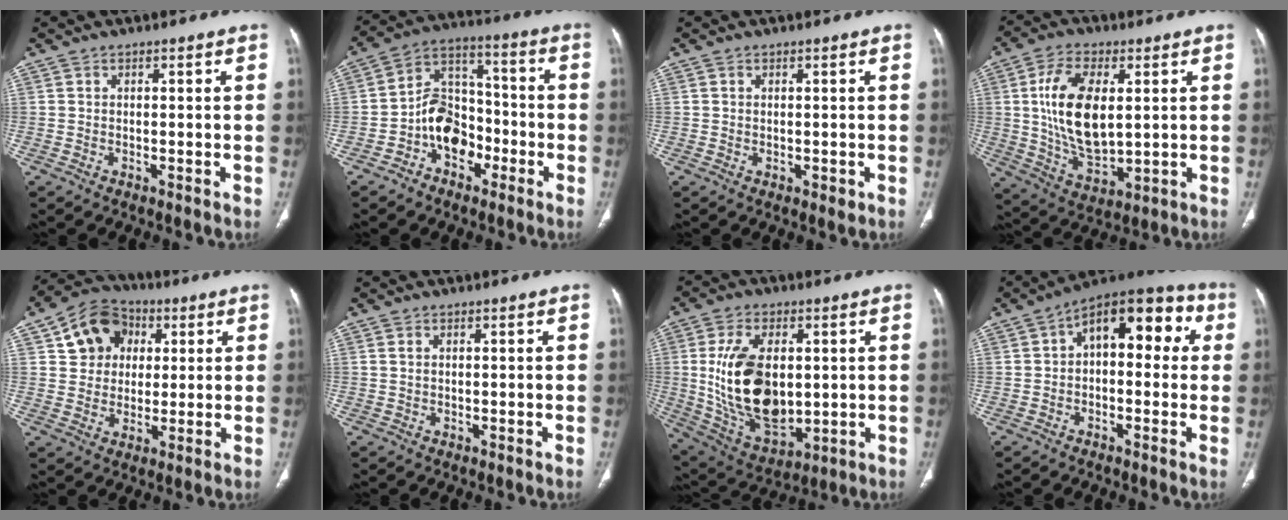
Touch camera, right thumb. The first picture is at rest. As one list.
[{"total": 11.1, "force": [-4.3, 8.2, 6.1], "torque": [-0.070, 0.052, -0.081]}, {"total": 1.2, "force": [-0.1, 0.8, 0.9], "torque": [-0.013, -0.004, 0.003]}, {"total": 15.2, "force": [2.3, 8.0, 12.8], "torque": [-0.234, -0.018, 0.052]}, {"total": 11.3, "force": [3.7, 9.5, 5.0], "torque": [-0.053, 0.001, 0.058]}, {"total": 0.7, "force": [0.4, 0.4, 0.5], "torque": [-0.010, 0.002, 0.011]}, {"total": 18.9, "force": [1.5, 10.9, 15.4], "torque": [-0.268, -0.016, 0.050]}, {"total": 14.5, "force": [2.8, 8.1, 11.7], "torque": [-0.111, 0.047, 0.031]}]